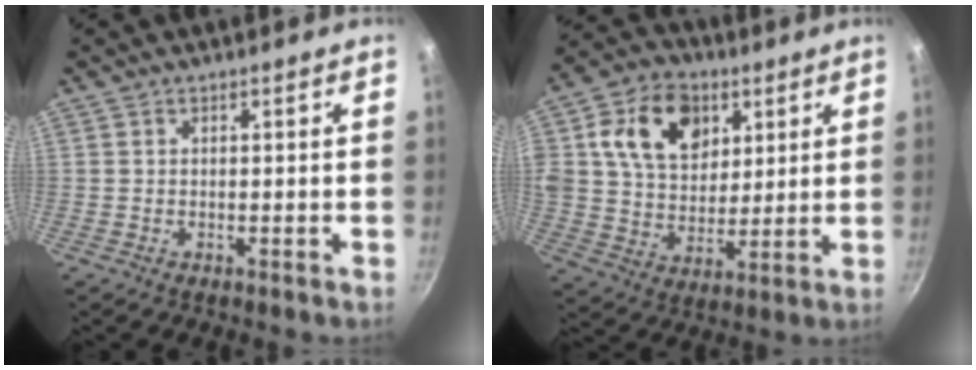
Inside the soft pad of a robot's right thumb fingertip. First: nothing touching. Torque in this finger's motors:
{"motor_torque": [2.43, 2.57, 1.93, -0.02, 0.24]}